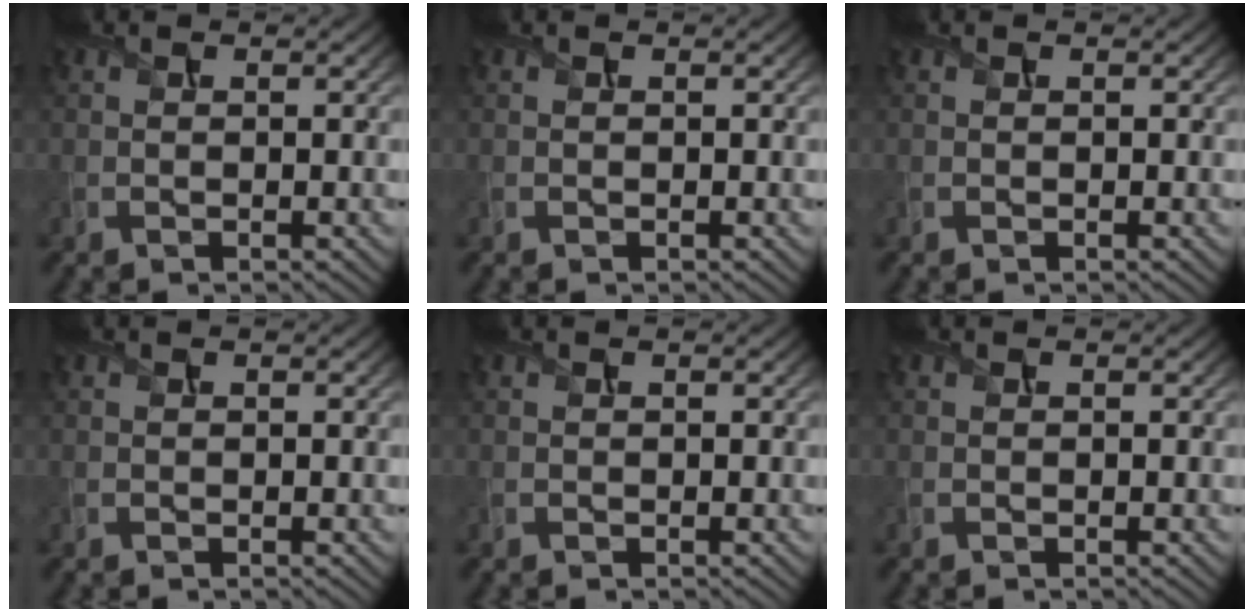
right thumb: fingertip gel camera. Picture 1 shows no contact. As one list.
[{"total": 0.0}, {"total": 0.0}, {"total": 0.0}, {"total": 0.0}, {"total": 0.0}]